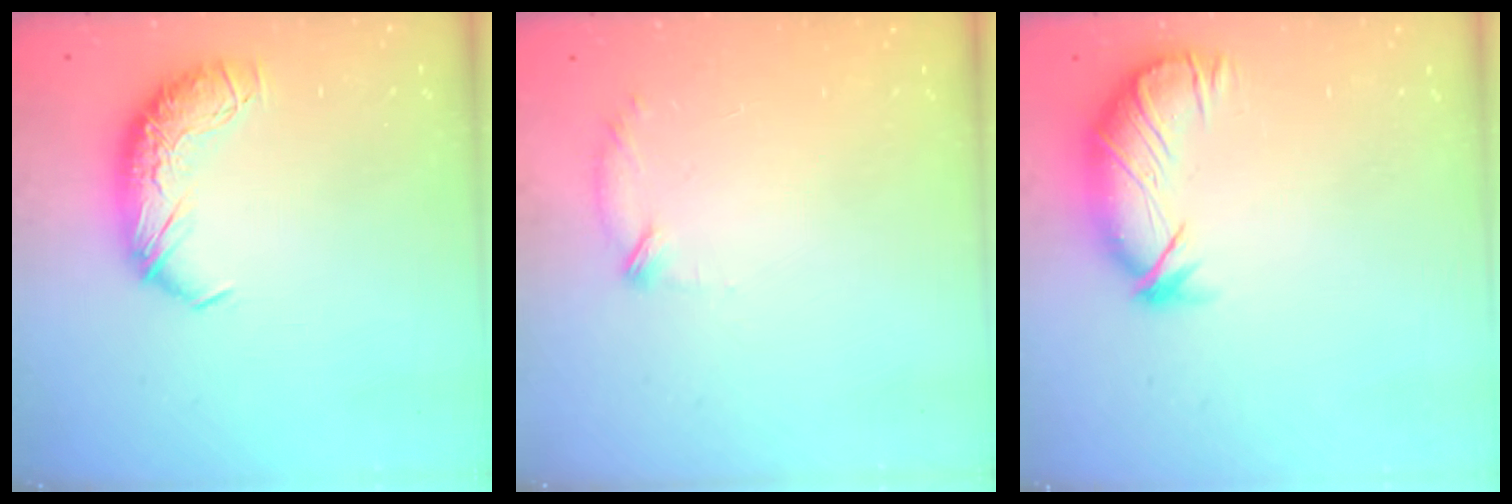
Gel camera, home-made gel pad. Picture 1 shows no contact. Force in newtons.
{"total": 6.6, "press": 6.5, "slide": 1.0}
{"total": 3.8, "press": 3.2, "slide": 2.1}